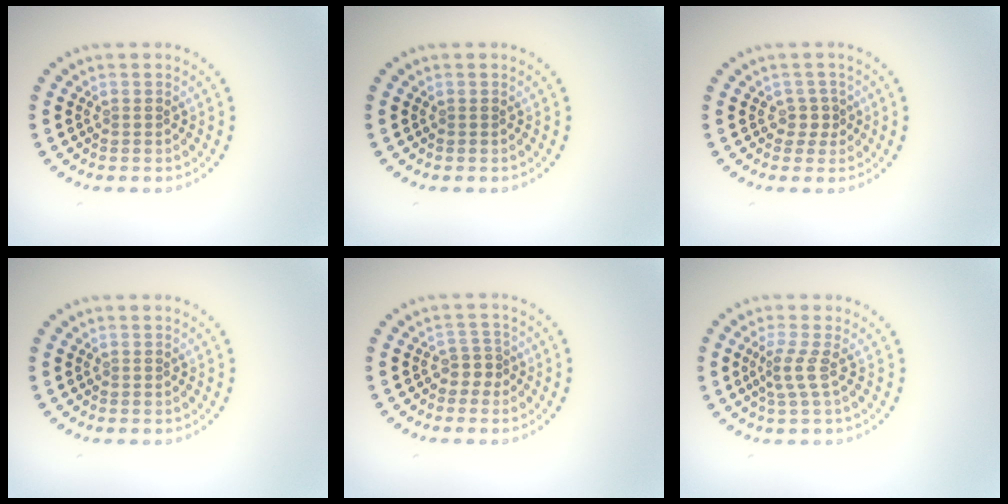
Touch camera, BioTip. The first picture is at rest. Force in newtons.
{"total": 0.0}
{"total": 1.4, "press": 1.0, "slide": 1.0}
{"total": 0.0}
{"total": 1.7, "press": 1.3, "slide": 1.1}
{"total": 2.1, "press": 1.4, "slide": 1.5}